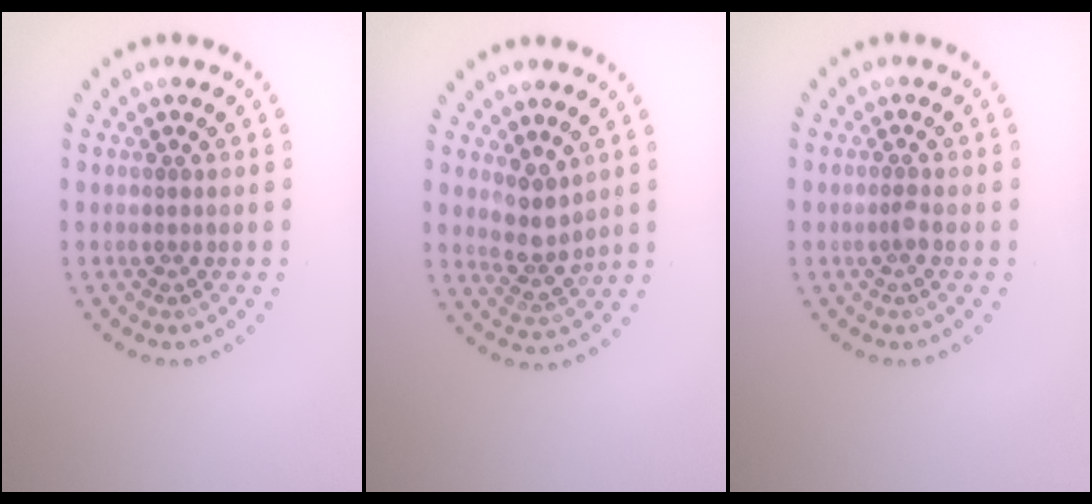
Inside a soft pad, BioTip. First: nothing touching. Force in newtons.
{"total": 2.6, "press": 2.1, "slide": 1.6}
{"total": 0.8, "press": 0.5, "slide": 0.6}